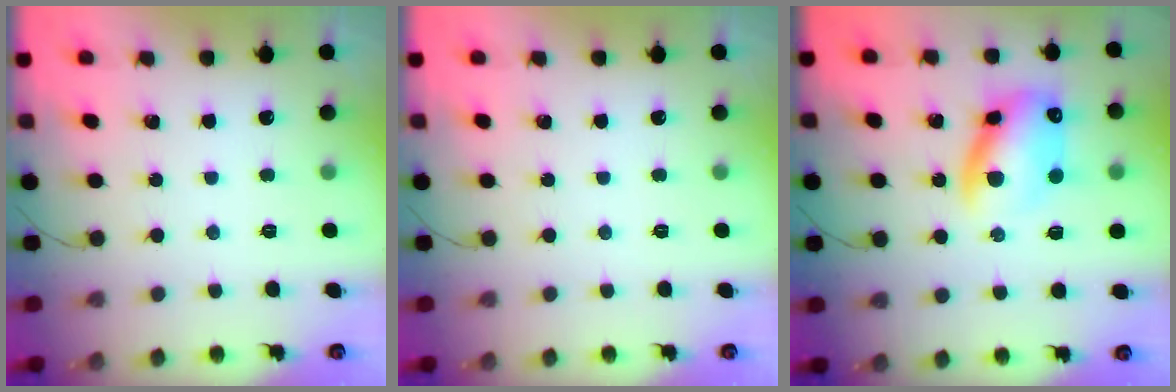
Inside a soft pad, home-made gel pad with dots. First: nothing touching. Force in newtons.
{"total": 0.0}
{"total": 12.6, "press": 12.4, "slide": 2.5}